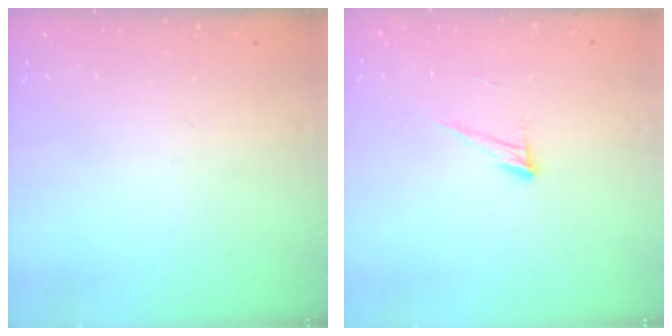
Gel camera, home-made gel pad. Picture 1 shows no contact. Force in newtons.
{"total": 7.1, "press": 7.0, "slide": 0.4}